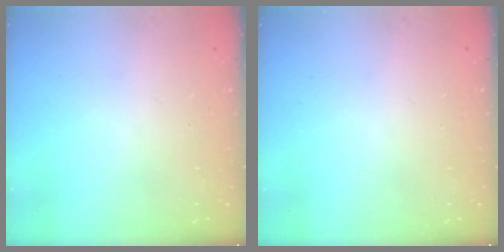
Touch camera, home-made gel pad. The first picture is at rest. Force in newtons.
{"total": 0.0}